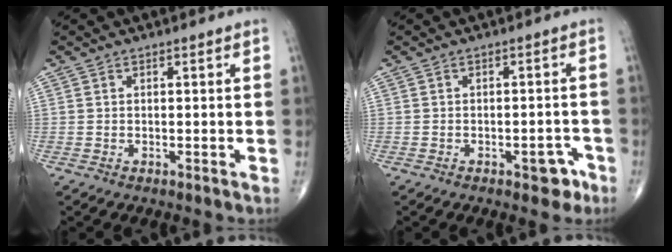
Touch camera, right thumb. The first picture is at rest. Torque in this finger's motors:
{"motor_torque": [3.77, 1.24, 1.30, -1.47, 0.71]}